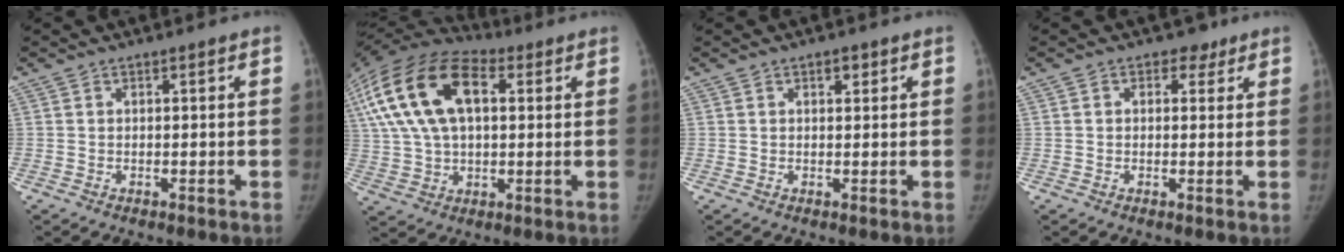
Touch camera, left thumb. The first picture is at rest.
{"total": 22.3, "force": [6.3, 12.4, 17.5], "torque": [-0.348, 0.025, 0.105]}
{"total": 1.8, "force": [1.0, 1.0, 1.1], "torque": [-0.007, -0.002, 0.013]}
{"total": 2.8, "force": [1.4, 2.3, 0.9], "torque": [0.005, -0.003, 0.013]}